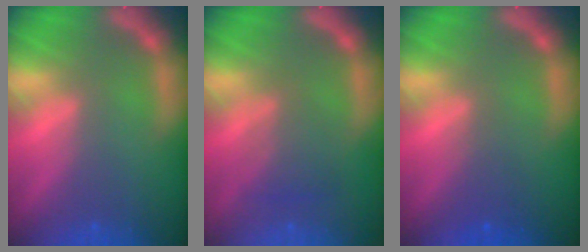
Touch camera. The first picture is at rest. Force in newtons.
{"total": 3.0}
{"total": 2.0}